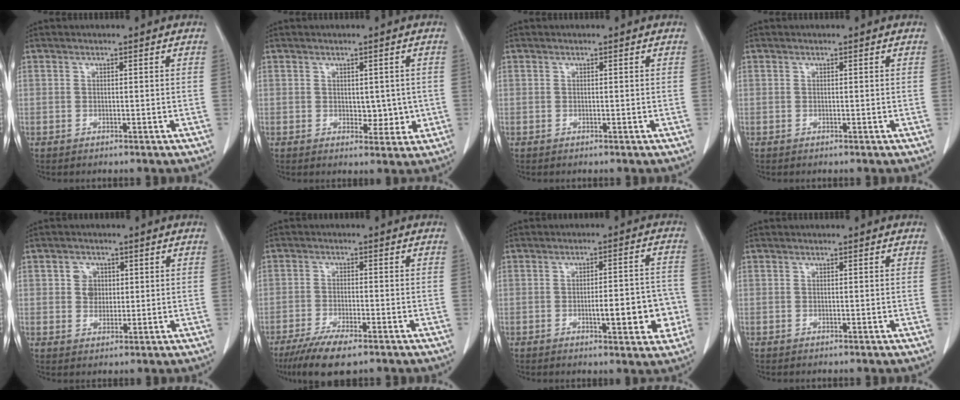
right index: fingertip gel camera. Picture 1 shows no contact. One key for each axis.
{"total": 3.8, "fx": 0.2, "fy": 2.4, "fz": 3.0, "tx": -0.030, "ty": -0.006, "tz": 0.010}
{"total": 0.0}
{"total": 0.0}
{"total": 3.5, "fx": 1.0, "fy": 3.0, "fz": 1.5, "tx": -0.024, "ty": 0.007, "tz": 0.018}
{"total": 7.5, "fx": -5.1, "fy": 1.9, "fz": 5.2, "tx": -0.091, "ty": -0.015, "tz": -0.084}
{"total": 9.2, "fx": -2.2, "fy": 2.5, "fz": 8.6, "tx": -0.111, "ty": 0.014, "tz": -0.023}
{"total": 0.0}